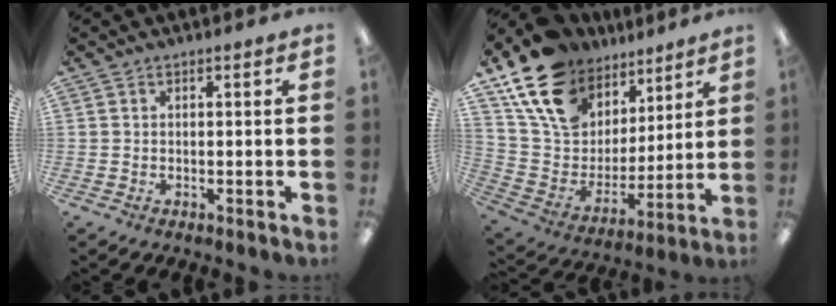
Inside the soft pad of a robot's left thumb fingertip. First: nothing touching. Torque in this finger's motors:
{"motor_torque": [0.50, 0.62, 1.23, -1.54, 0.30]}